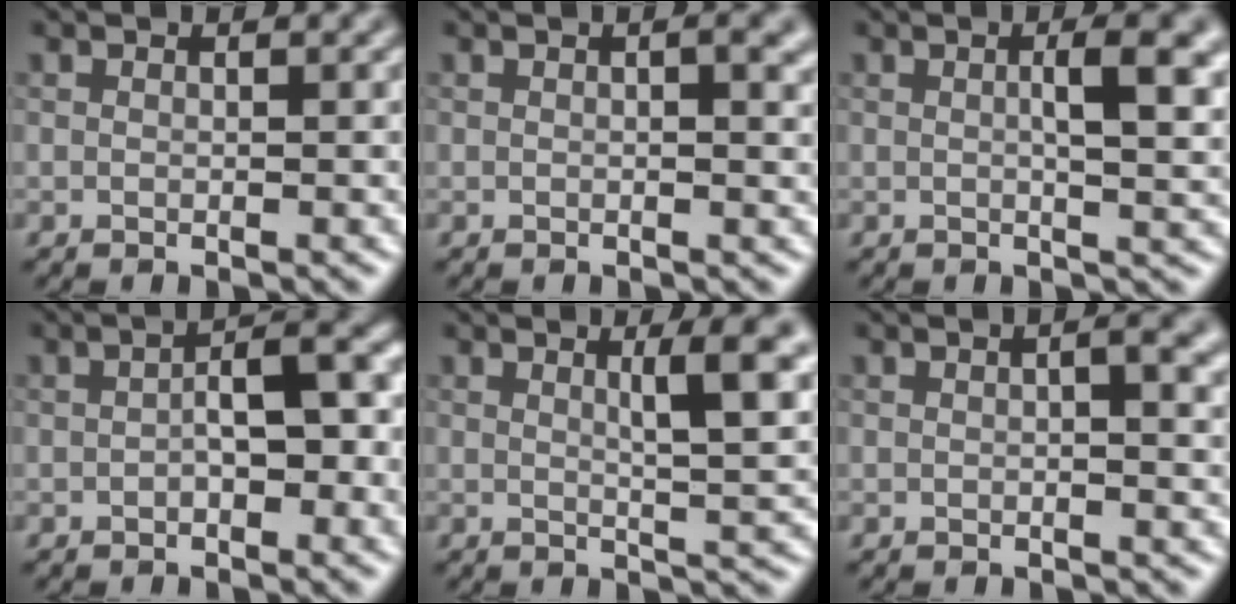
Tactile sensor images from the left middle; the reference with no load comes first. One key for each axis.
{"total": 2.4, "fx": 0.6, "fy": 0.7, "fz": 2.2, "tx": -0.026, "ty": 0.002, "tz": 0.008}
{"total": 5.3, "fx": 0.9, "fy": 1.4, "fz": 5.0, "tx": -0.062, "ty": 0.008, "tz": 0.013}
{"total": 4.5, "fx": -0.7, "fy": 1.8, "fz": 4.1, "tx": -0.064, "ty": 0.013, "tz": -0.018}
{"total": 5.4, "fx": 1.7, "fy": 1.1, "fz": 5.0, "tx": -0.060, "ty": 0.001, "tz": 0.025}
{"total": 3.0, "fx": 0.7, "fy": 0.9, "fz": 2.8, "tx": -0.038, "ty": 0.003, "tz": 0.008}